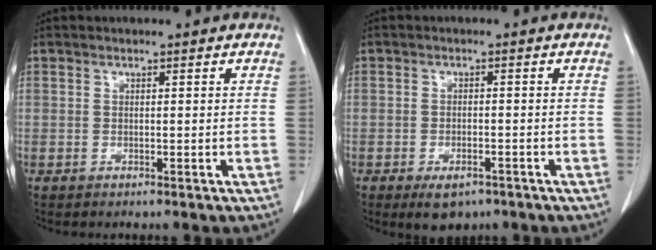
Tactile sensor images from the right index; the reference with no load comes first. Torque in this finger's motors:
{"motor_torque": [0.40, -0.35, 0.19, 0.05]}